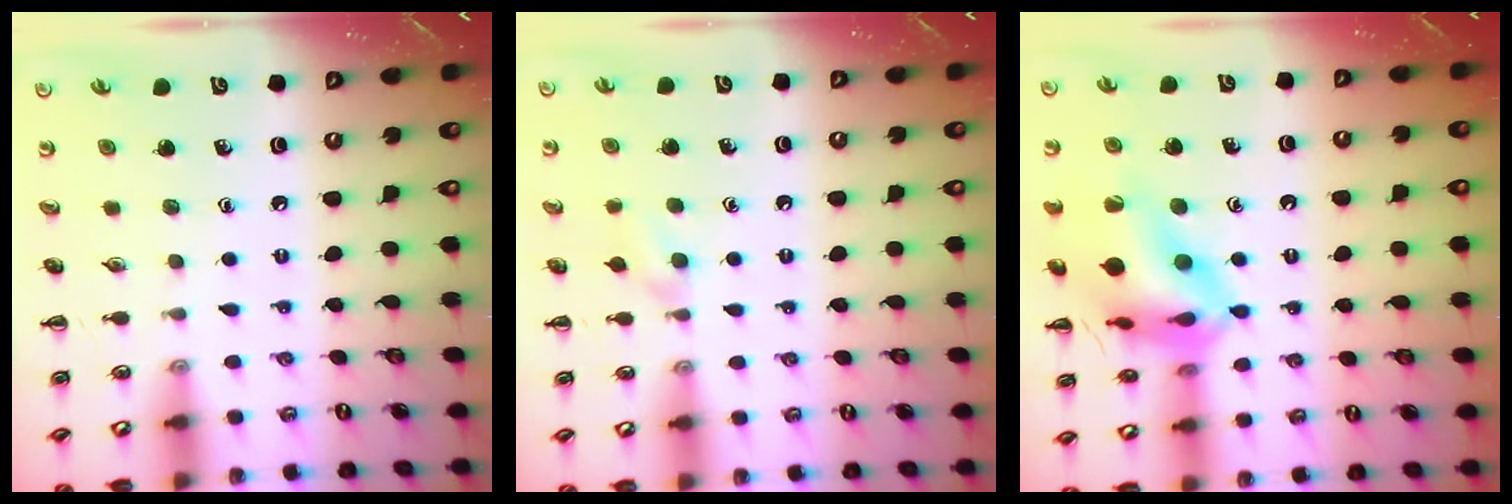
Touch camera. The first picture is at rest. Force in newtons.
{"total": 3.1, "press": 2.9, "slide": 1.3}
{"total": 18.3, "press": 18.1, "slide": 2.8}